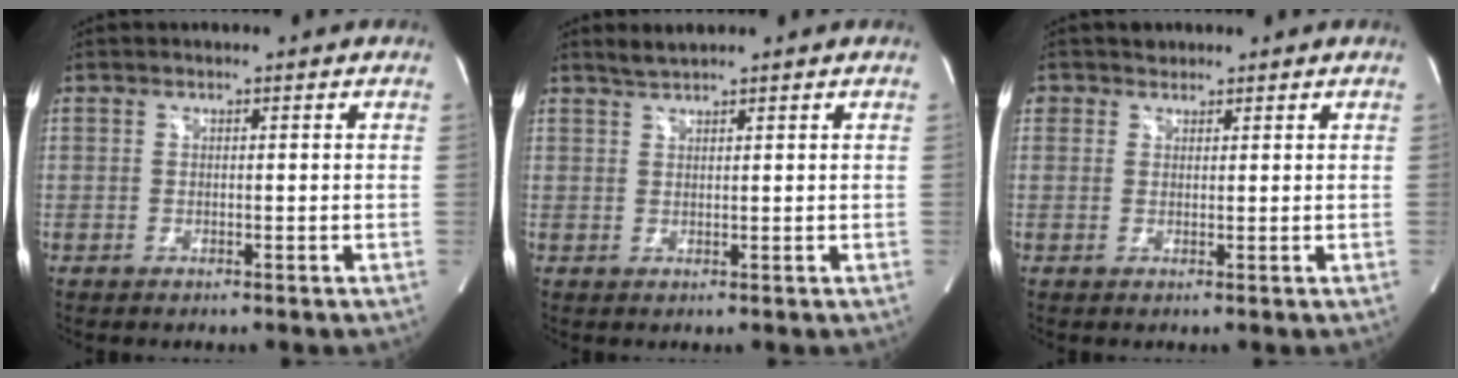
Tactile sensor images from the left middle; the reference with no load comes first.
{"total": 1.9, "force": [1.8, -0.1, 0.7], "torque": [-0.017, 0.006, 0.038]}
{"total": 1.6, "force": [1.1, 1.2, -0.1], "torque": [0.006, 0.004, 0.014]}